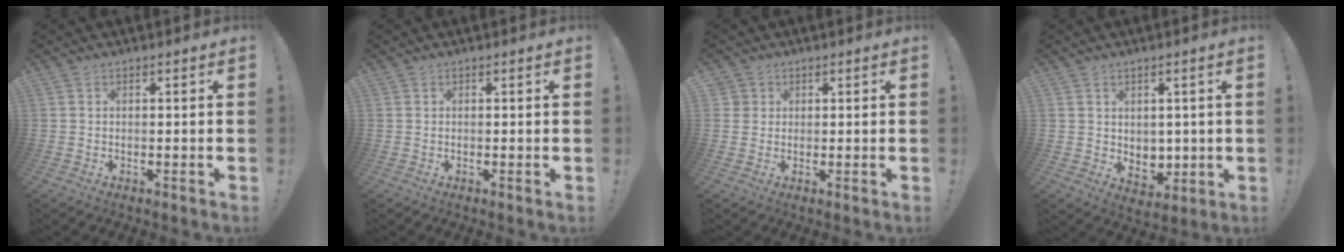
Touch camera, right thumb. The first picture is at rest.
{"total": 0.0}
{"total": 2.4, "force": [1.0, 2.1, 0.4], "torque": [-0.010, -0.001, 0.019]}
{"total": 5.5, "force": [2.8, 4.5, 1.5], "torque": [-0.012, -0.028, 0.056]}